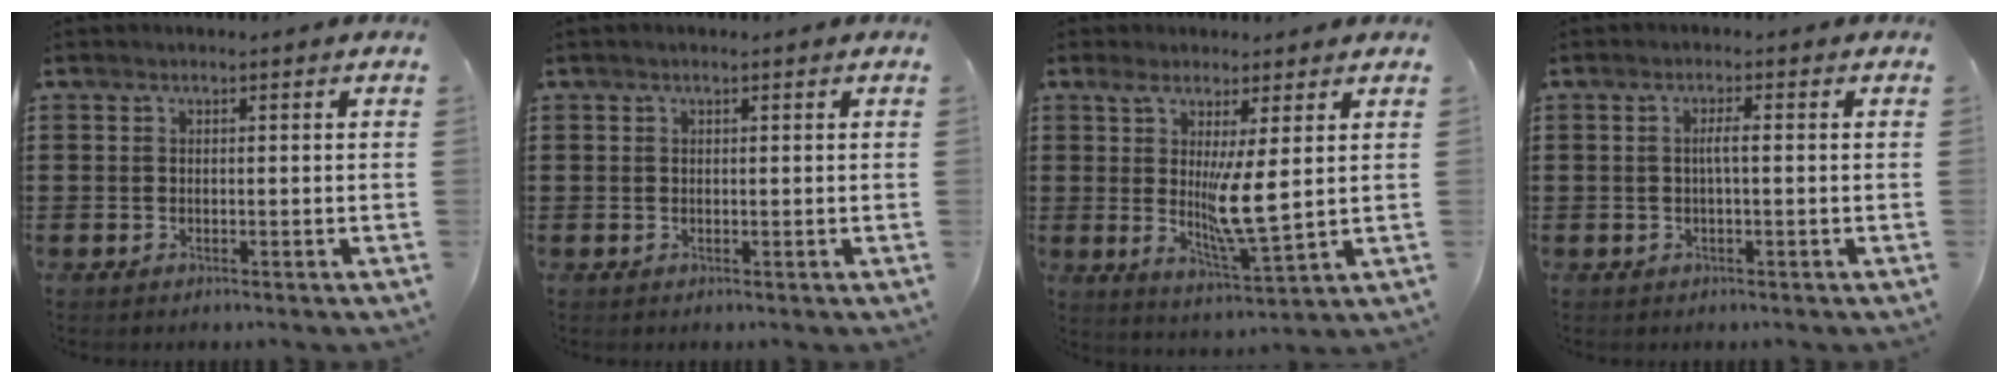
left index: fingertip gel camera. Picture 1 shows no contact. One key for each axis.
{"total": 0.6, "fx": 0.3, "fy": 0.1, "fz": 0.5, "tx": -0.010, "ty": 0.000, "tz": 0.006}
{"total": 7.9, "fx": 1.8, "fy": 0.8, "fz": 7.6, "tx": -0.130, "ty": -0.018, "tz": 0.030}
{"total": 2.0, "fx": -0.1, "fy": 0.2, "fz": 2.0, "tx": -0.040, "ty": 0.002, "tz": -0.005}